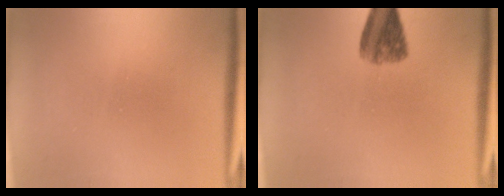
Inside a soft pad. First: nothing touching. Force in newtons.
{"total": 5.6}